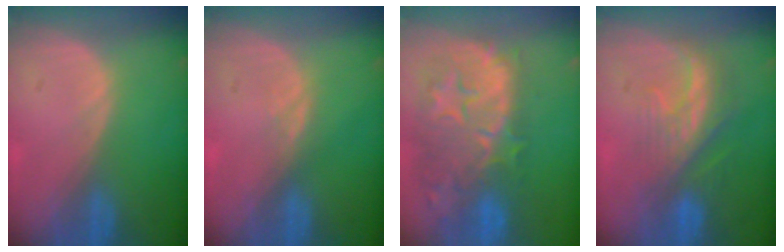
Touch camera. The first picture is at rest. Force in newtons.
{"total": 0.9, "press": 0.9, "slide": 0.4}
{"total": 12.7, "press": 11.4, "slide": 5.6}
{"total": 8.3, "press": 7.5, "slide": 3.6}